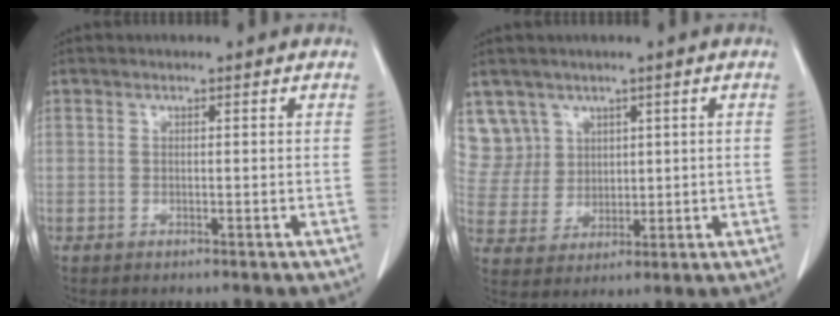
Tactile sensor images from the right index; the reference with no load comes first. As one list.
[{"total": 7.9, "force": [4.6, 6.5, -0.2], "torque": [0.004, 0.018, 0.105]}]